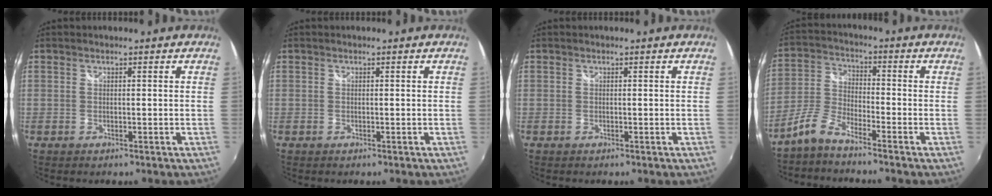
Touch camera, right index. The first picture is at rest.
{"total": 0.0}
{"total": 0.0}
{"total": 5.7, "force": [-4.7, 1.3, 2.9], "torque": [-0.068, 0.011, -0.103]}